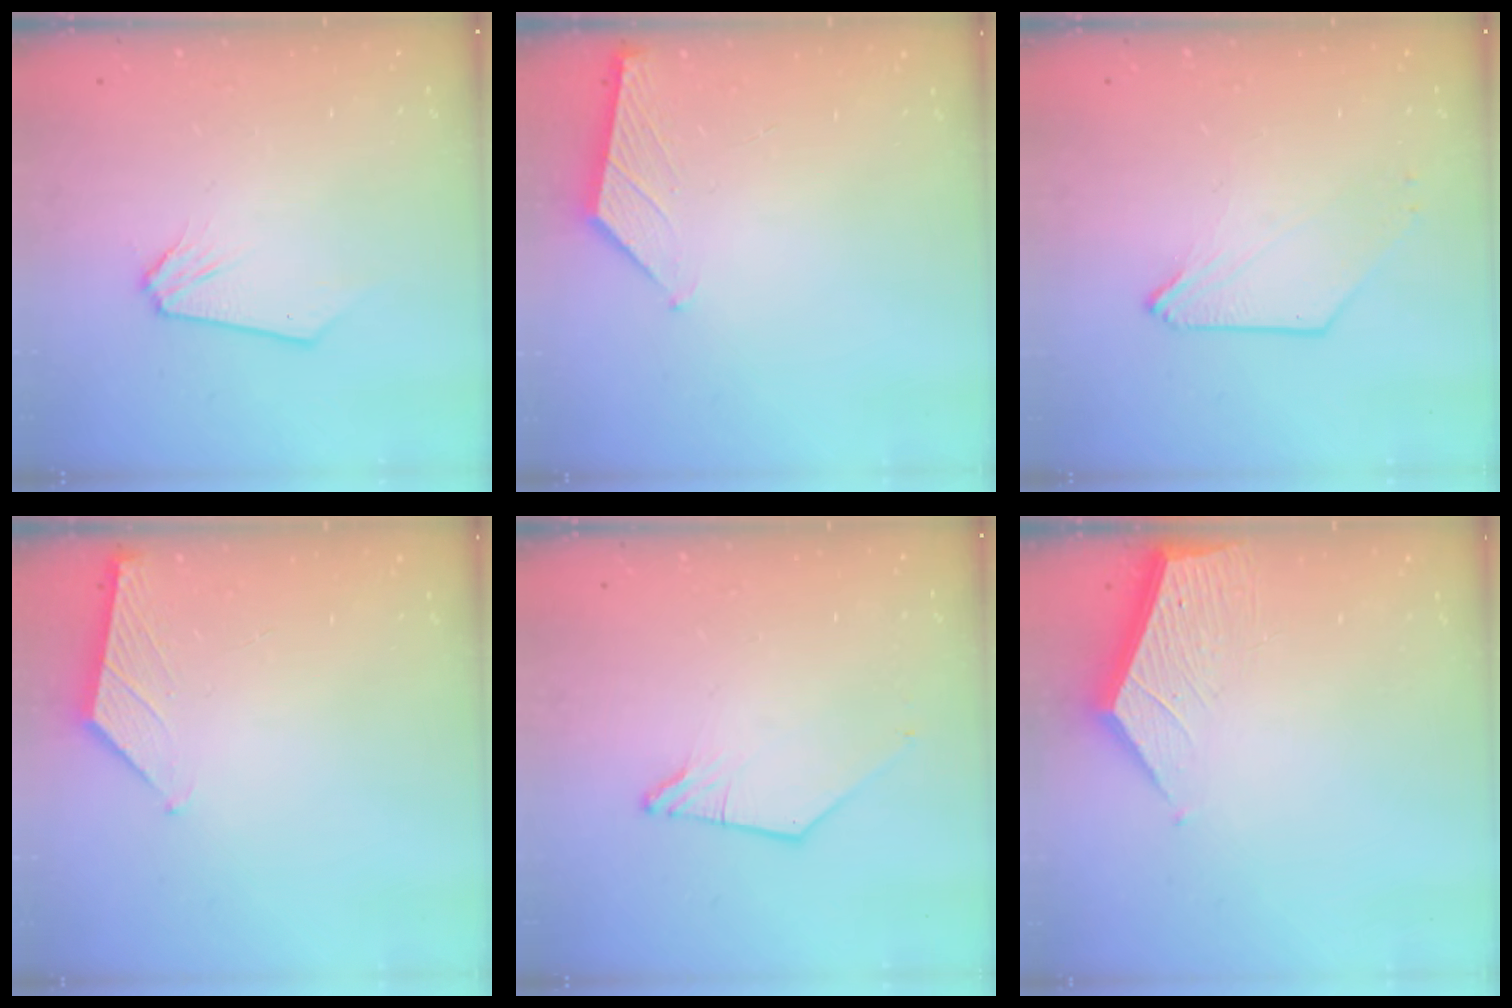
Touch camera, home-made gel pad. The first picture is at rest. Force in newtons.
{"total": 1.3, "press": 1.3, "slide": 0.2}
{"total": 0.0}
{"total": 1.3, "press": 1.3, "slide": 0.2}
{"total": 0.0}
{"total": 3.8, "press": 3.7, "slide": 0.3}